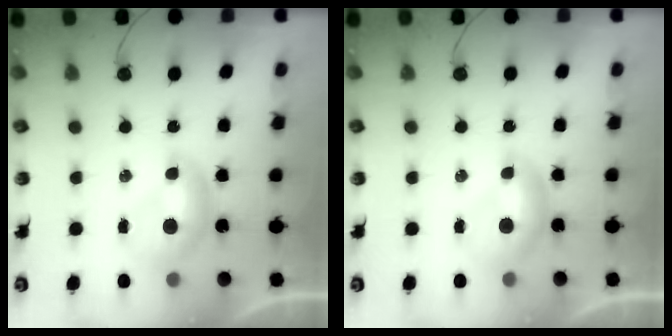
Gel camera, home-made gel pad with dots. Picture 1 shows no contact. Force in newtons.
{"total": 0.0}